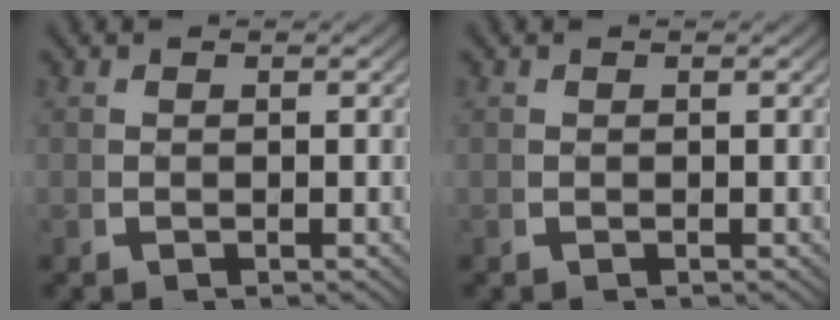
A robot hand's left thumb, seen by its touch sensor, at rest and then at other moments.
{"total": 0.0}